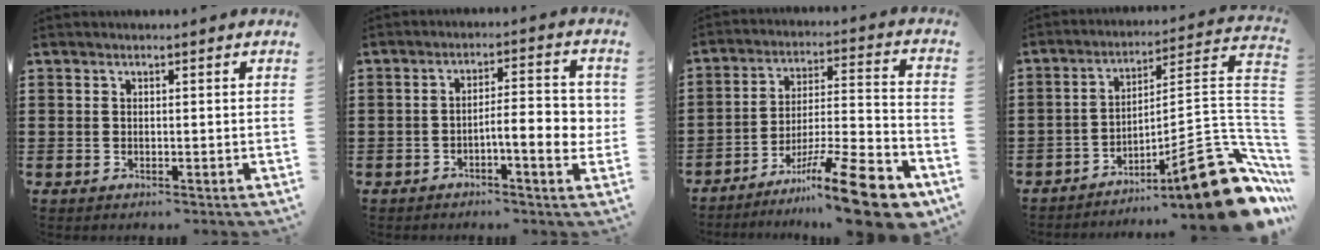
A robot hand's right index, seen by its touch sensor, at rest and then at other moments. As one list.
[{"total": 6.9, "force": [-1.9, 1.8, 6.4], "torque": [-0.090, -0.002, -0.035]}, {"total": 15.3, "force": [-11.1, 1.9, 10.4], "torque": [-0.146, 0.043, -0.192]}, {"total": 16.3, "force": [-9.6, 2.9, 12.9], "torque": [-0.156, 0.017, -0.157]}]